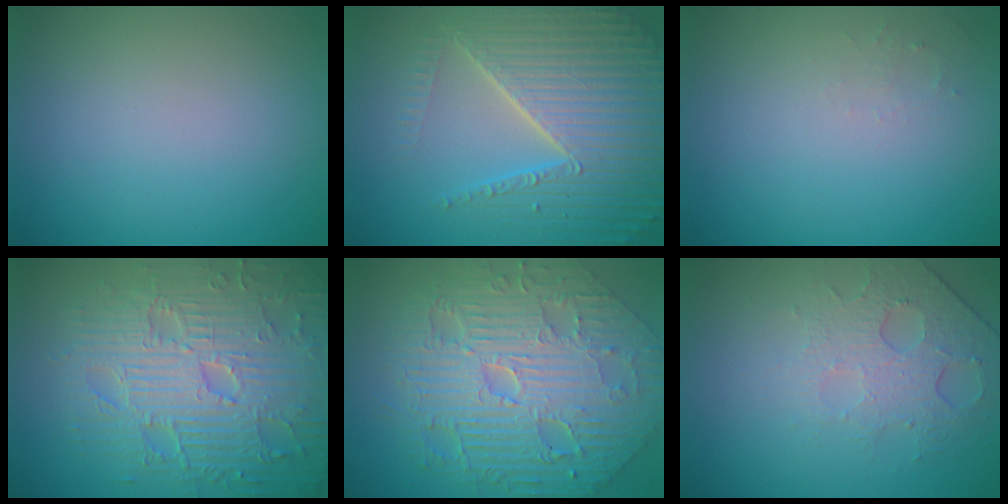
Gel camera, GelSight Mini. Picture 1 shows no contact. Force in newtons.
{"total": 7.0, "press": 6.8, "slide": 1.7}
{"total": 0.8, "press": 0.8, "slide": 0.3}
{"total": 9.3, "press": 6.8, "slide": 6.3}
{"total": 11.5, "press": 7.9, "slide": 8.4}
{"total": 4.5, "press": 2.9, "slide": 3.5}